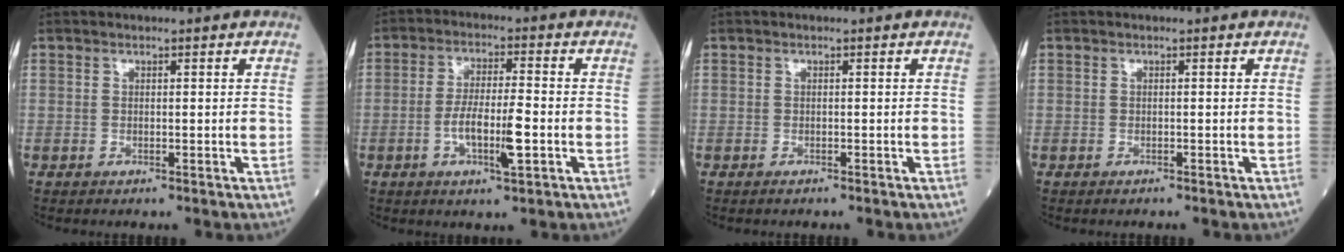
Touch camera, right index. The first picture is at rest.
{"total": 7.1, "force": [-2.0, 1.1, 6.7], "torque": [-0.124, 0.000, -0.038]}
{"total": 0.7, "force": [-0.6, 0.0, 0.3], "torque": [-0.008, -0.001, -0.009]}
{"total": 0.6, "force": [-0.5, 0.0, 0.2], "torque": [-0.007, -0.001, -0.009]}